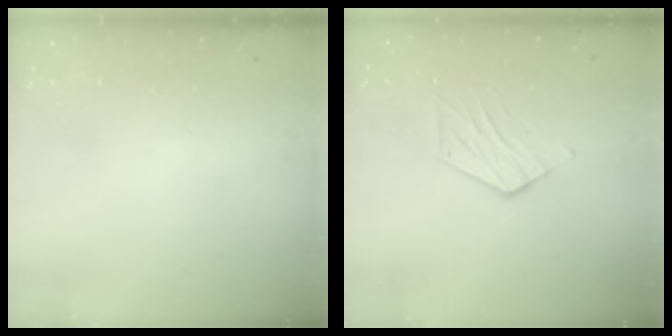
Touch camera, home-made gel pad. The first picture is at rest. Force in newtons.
{"total": 7.2, "press": 7.2, "slide": 0.4}